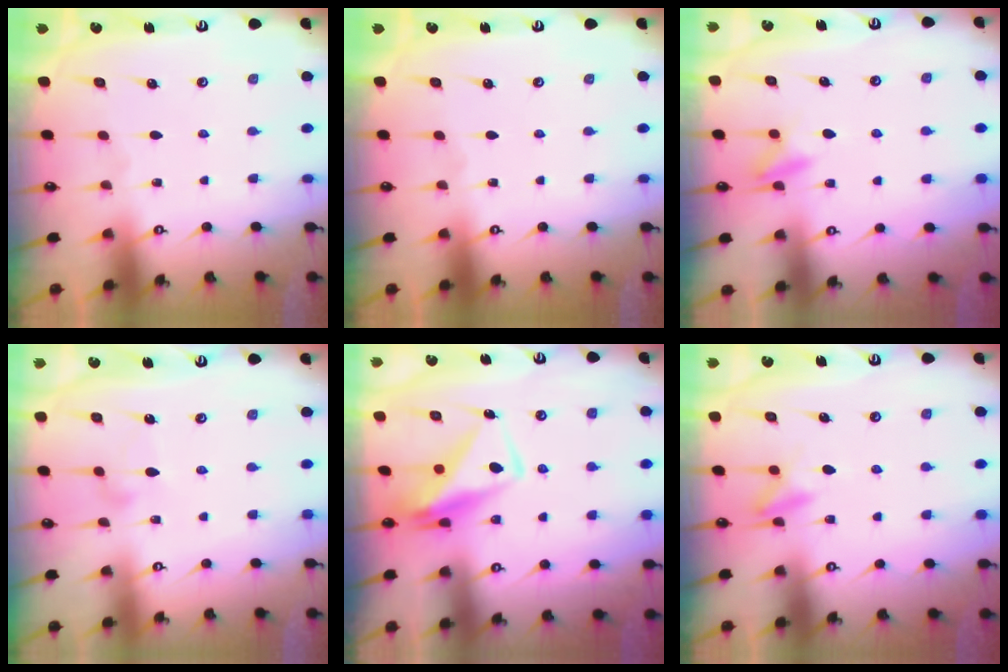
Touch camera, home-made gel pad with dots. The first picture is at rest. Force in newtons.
{"total": 0.0}
{"total": 6.7, "press": 6.7, "slide": 0.9}
{"total": 6.1, "press": 6.1, "slide": 0.3}
{"total": 10.1, "press": 9.9, "slide": 1.9}
{"total": 9.3, "press": 9.2, "slide": 1.3}